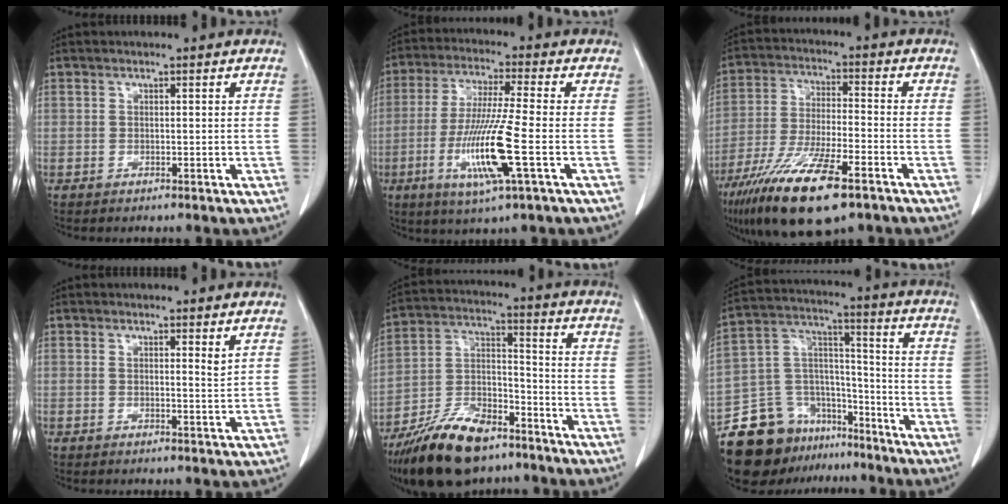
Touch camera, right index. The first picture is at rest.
{"total": 12.3, "force": [-3.6, -0.2, 11.8], "torque": [-0.238, -0.020, -0.072]}
{"total": 16.2, "force": [-10.3, 3.5, 12.0], "torque": [-0.235, -0.036, -0.185]}
{"total": 1.4, "force": [1.1, 0.0, 0.9], "torque": [-0.012, -0.009, 0.015]}
{"total": 16.2, "force": [-11.8, 6.3, 9.1], "torque": [-0.174, 0.005, -0.210]}
{"total": 16.9, "force": [-12.3, 10.0, 5.7], "torque": [-0.100, 0.067, -0.211]}